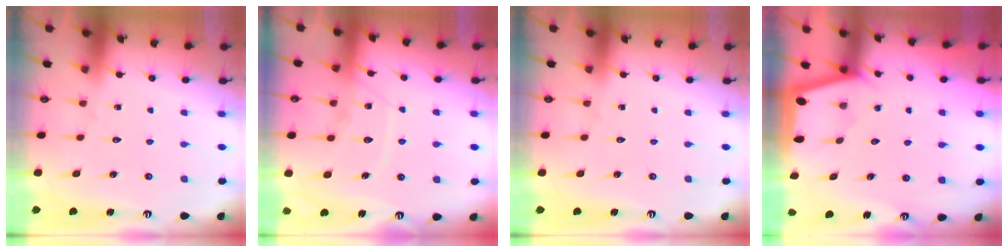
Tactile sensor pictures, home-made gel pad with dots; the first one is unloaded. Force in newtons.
{"total": 9.8, "press": 9.8, "slide": 0.7}
{"total": 0.0}
{"total": 1.7, "press": 1.6, "slide": 0.3}